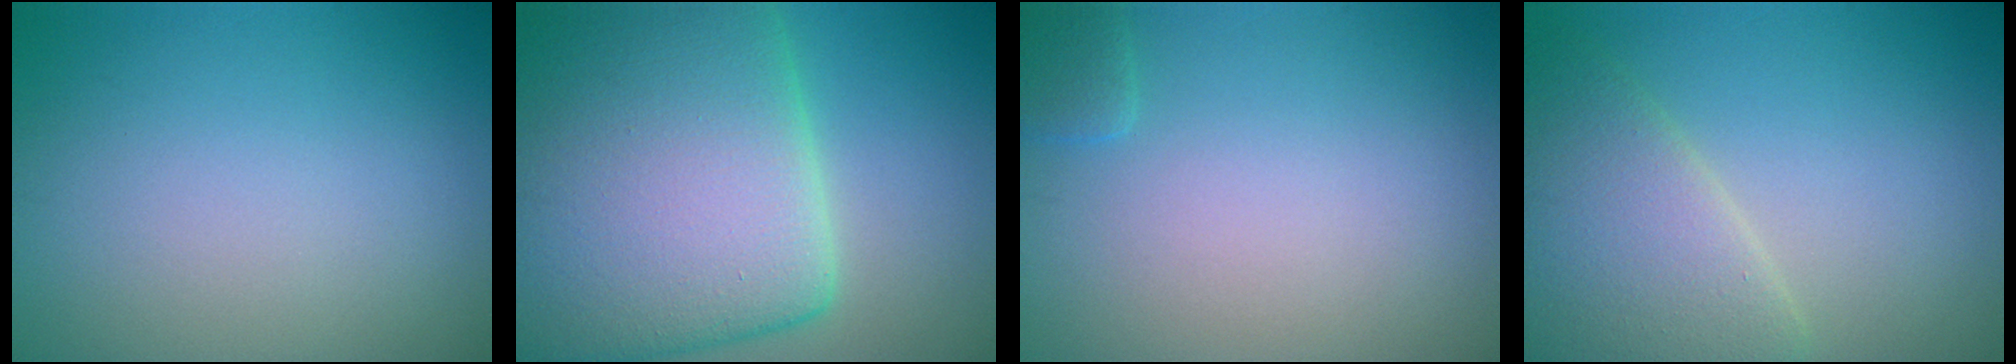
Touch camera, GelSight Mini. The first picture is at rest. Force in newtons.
{"total": 19.9, "press": 19.8, "slide": 1.3}
{"total": 1.1, "press": 1.1, "slide": 0.2}
{"total": 5.7, "press": 5.7, "slide": 0.2}